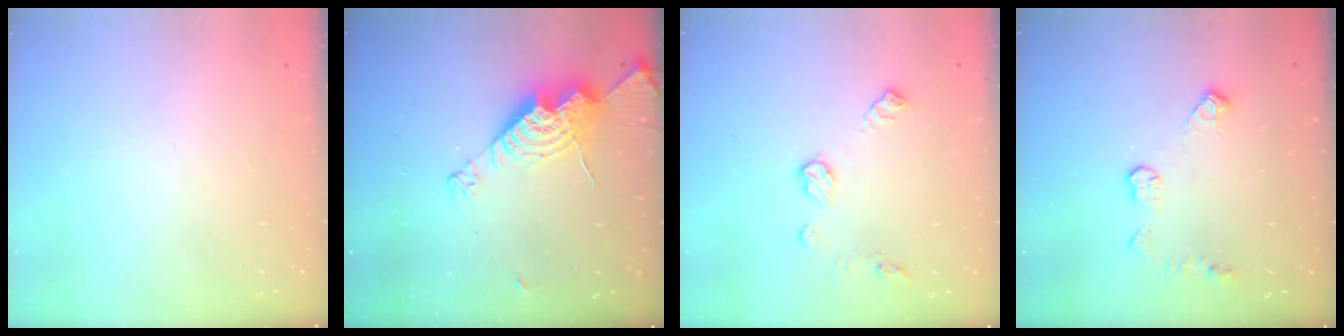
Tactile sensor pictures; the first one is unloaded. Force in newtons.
{"total": 13.5, "press": 13.4, "slide": 1.1}
{"total": 9.0, "press": 9.0, "slide": 0.4}
{"total": 7.1, "press": 7.1, "slide": 0.2}